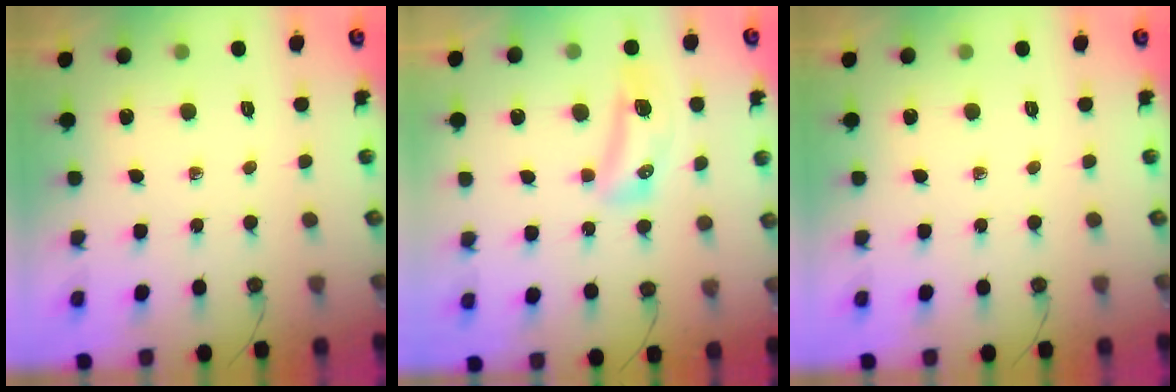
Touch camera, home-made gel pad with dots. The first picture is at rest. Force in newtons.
{"total": 8.4, "press": 8.2, "slide": 1.8}
{"total": 0.0}